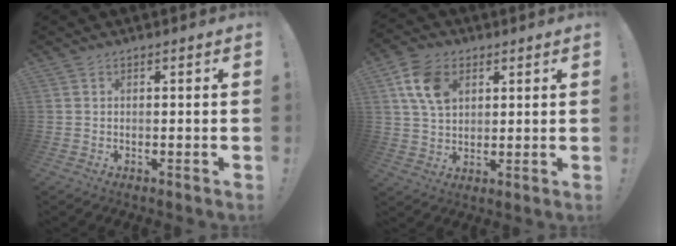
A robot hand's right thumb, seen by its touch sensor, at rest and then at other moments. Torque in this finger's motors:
{"motor_torque": [-0.40, 0.63, 0.74, 0.02, 0.17]}